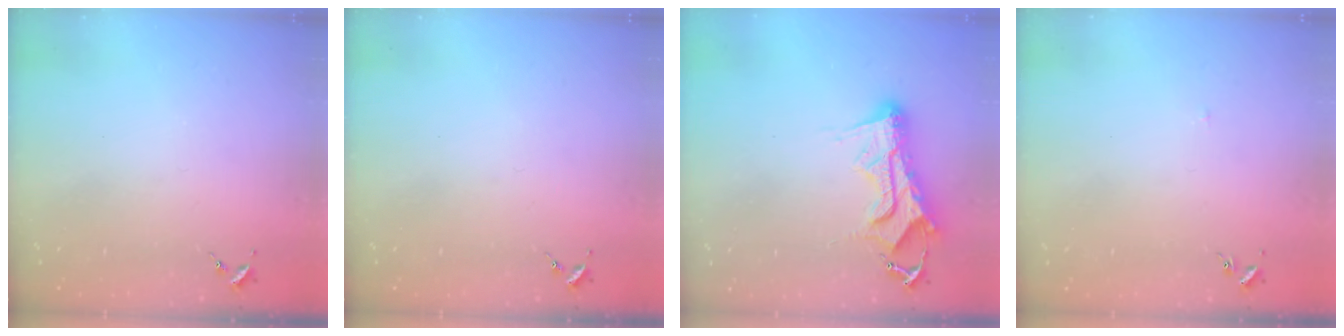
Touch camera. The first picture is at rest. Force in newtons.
{"total": 0.0}
{"total": 13.8, "press": 13.8, "slide": 1.2}
{"total": 1.4, "press": 1.3, "slide": 0.3}